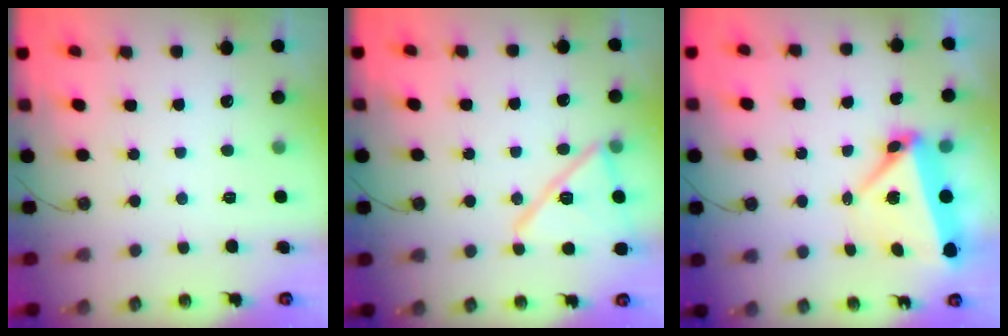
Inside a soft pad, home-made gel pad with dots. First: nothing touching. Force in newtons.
{"total": 15.2, "press": 15.1, "slide": 0.9}
{"total": 7.2, "press": 7.2, "slide": 0.8}